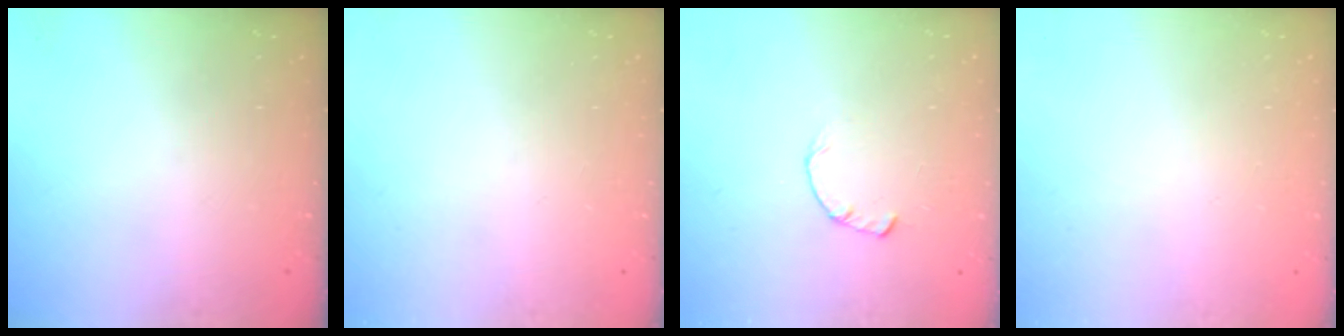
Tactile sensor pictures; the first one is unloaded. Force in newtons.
{"total": 0.0}
{"total": 0.8, "press": 0.8, "slide": 0.2}
{"total": 2.6, "press": 2.6, "slide": 0.2}